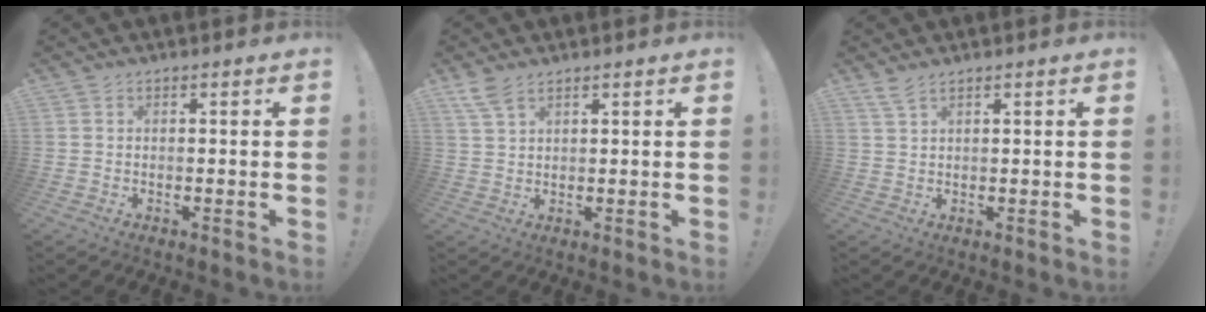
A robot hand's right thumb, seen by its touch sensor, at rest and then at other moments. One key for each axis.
{"total": 4.8, "fx": 3.5, "fy": 1.6, "fz": 2.8, "tx": -0.060, "ty": -0.012, "tz": 0.067}
{"total": 2.8, "fx": 2.0, "fy": 0.5, "fz": 1.9, "tx": -0.038, "ty": -0.003, "tz": 0.037}